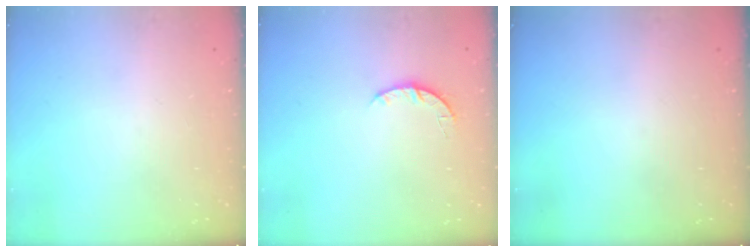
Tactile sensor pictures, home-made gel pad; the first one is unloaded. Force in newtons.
{"total": 3.3, "press": 3.2, "slide": 0.5}
{"total": 0.0}